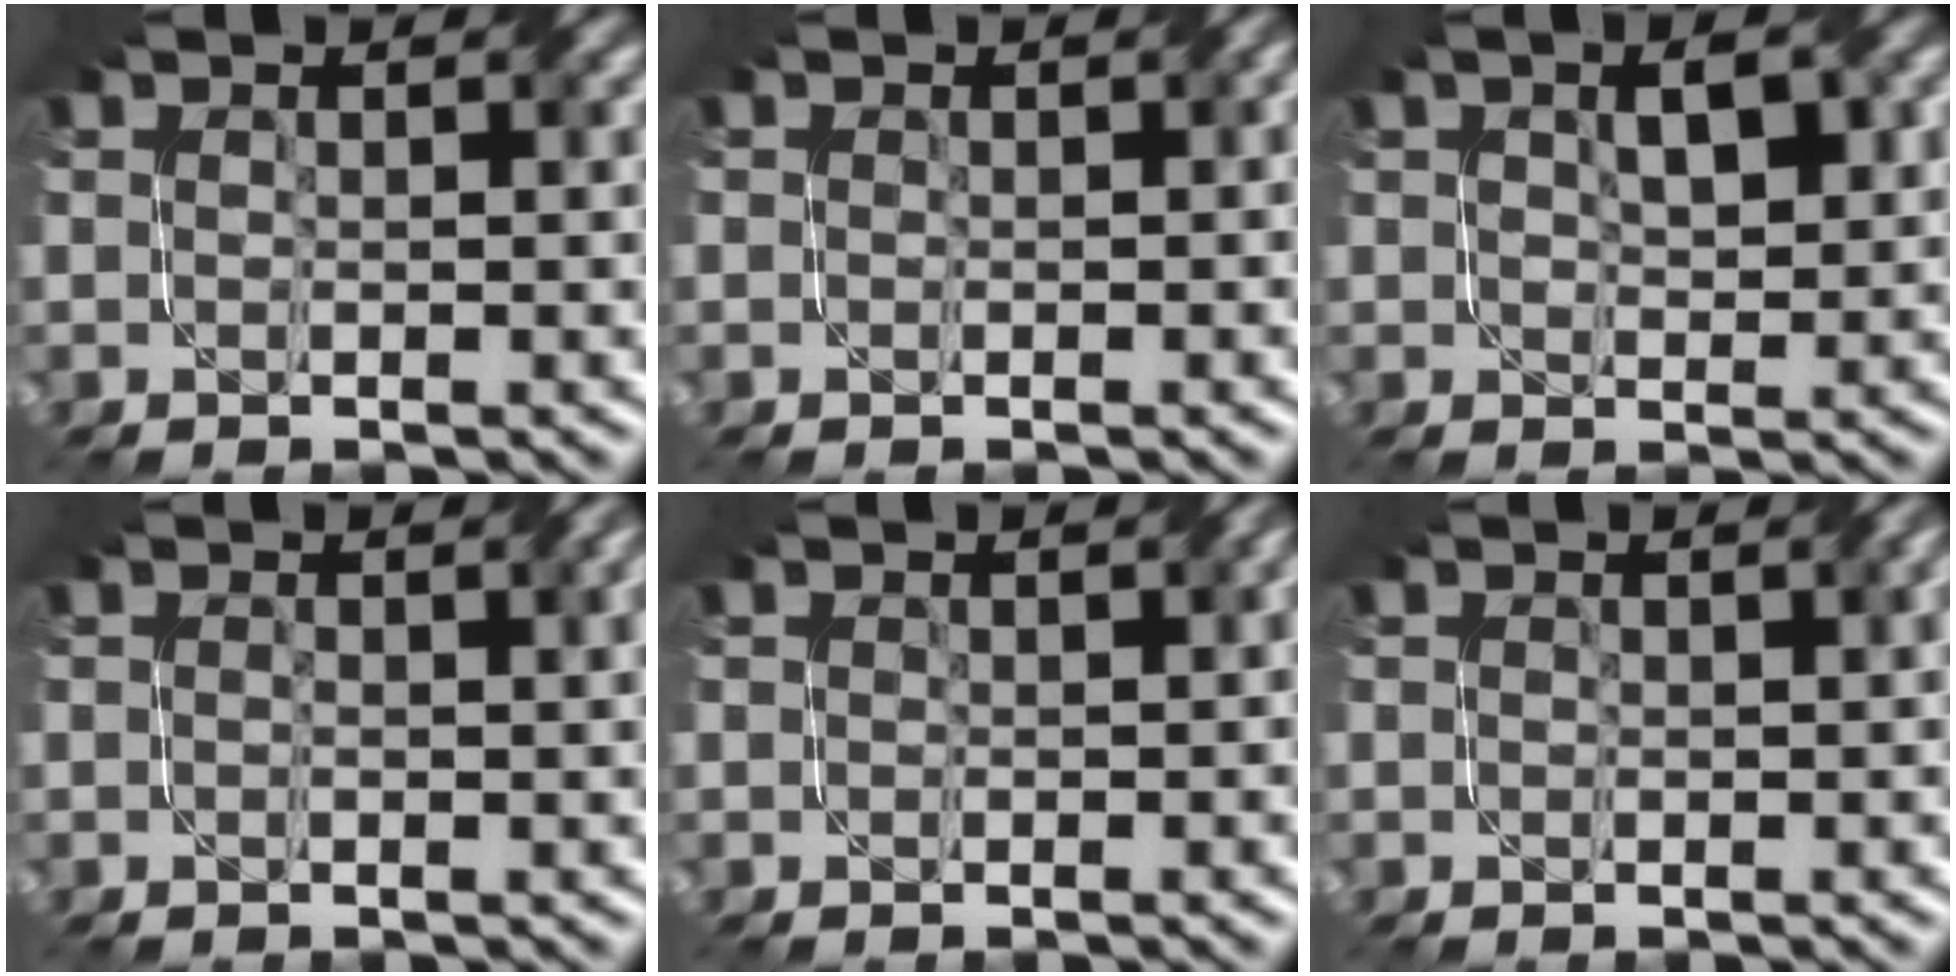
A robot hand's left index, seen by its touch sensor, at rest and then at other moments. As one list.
[{"total": 1.0, "force": [-0.3, 0.7, 0.7], "torque": [-0.012, -0.003, -0.006]}, {"total": 3.1, "force": [1.0, 1.8, 2.3], "torque": [-0.043, 0.000, 0.018]}, {"total": 2.0, "force": [-0.1, 0.6, 1.9], "torque": [-0.027, -0.001, -0.001]}, {"total": 2.0, "force": [-0.5, 1.2, 1.5], "torque": [-0.017, -0.003, -0.008]}, {"total": 1.6, "force": [-0.4, 0.8, 1.4], "torque": [-0.019, -0.003, -0.005]}]